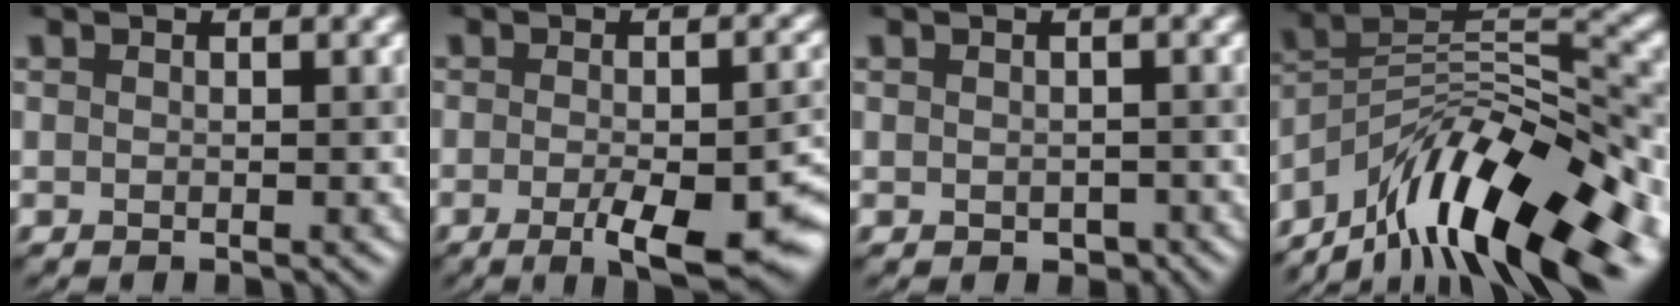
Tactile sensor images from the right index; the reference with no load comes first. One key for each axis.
{"total": 8.8, "fx": -3.5, "fy": 2.7, "fz": 7.6, "tx": -0.112, "ty": -0.014, "tz": -0.044}
{"total": 1.1, "fx": -0.5, "fy": 0.9, "fz": 0.6, "tx": -0.010, "ty": -0.010, "tz": -0.004}
{"total": 15.4, "fx": -9.7, "fy": 5.4, "fz": 10.7, "tx": -0.193, "ty": 0.026, "tz": -0.173}